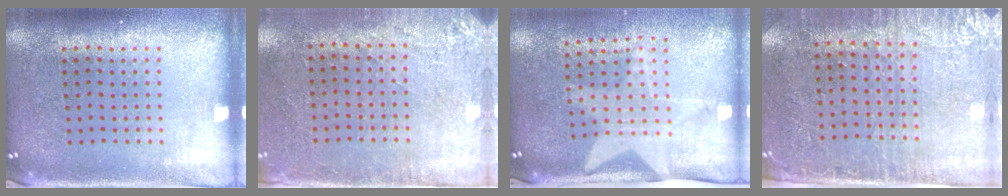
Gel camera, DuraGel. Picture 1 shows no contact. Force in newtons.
{"total": 2.8, "press": 2.2, "slide": 1.6}
{"total": 2.1, "press": 1.5, "slide": 1.4}
{"total": 3.0, "press": 2.6, "slide": 1.4}